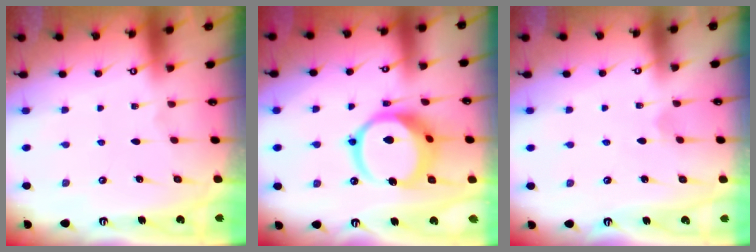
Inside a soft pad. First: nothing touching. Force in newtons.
{"total": 15.2, "press": 15.1, "slide": 1.8}
{"total": 2.7, "press": 2.7, "slide": 0.1}